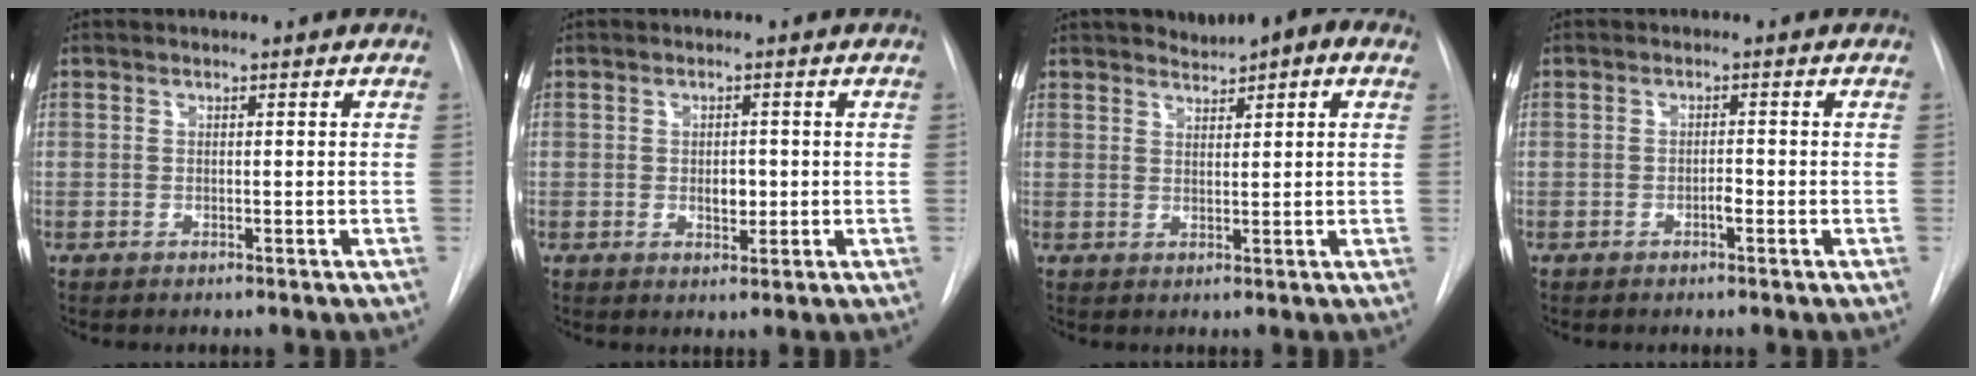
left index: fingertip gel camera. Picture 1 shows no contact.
{"total": 2.3, "force": [-0.5, 1.3, 1.8], "torque": [-0.028, -0.005, -0.004]}
{"total": 7.5, "force": [5.3, 2.1, 4.9], "torque": [-0.074, 0.025, 0.068]}
{"total": 1.3, "force": [-0.9, 0.2, 0.9], "torque": [-0.015, -0.002, -0.016]}